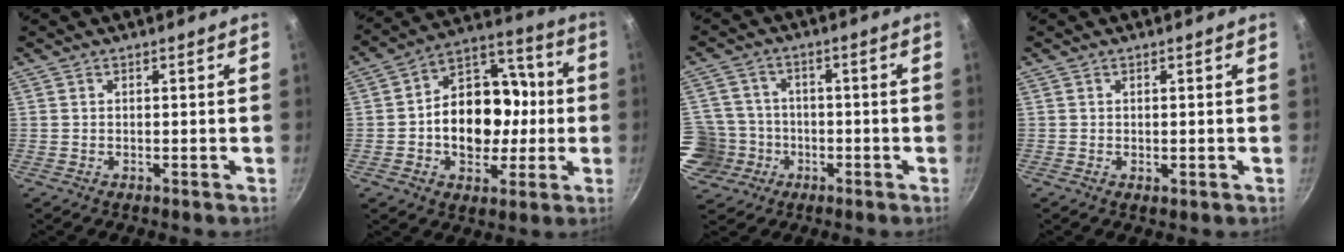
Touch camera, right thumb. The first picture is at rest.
{"total": 17.7, "force": [-1.5, 13.3, 11.6], "torque": [-0.135, 0.039, -0.031]}
{"total": 10.8, "force": [-3.5, 9.7, 3.2], "torque": [-0.051, 0.036, -0.066]}
{"total": 1.0, "force": [-0.1, 0.5, 0.9], "torque": [-0.013, -0.002, -0.002]}